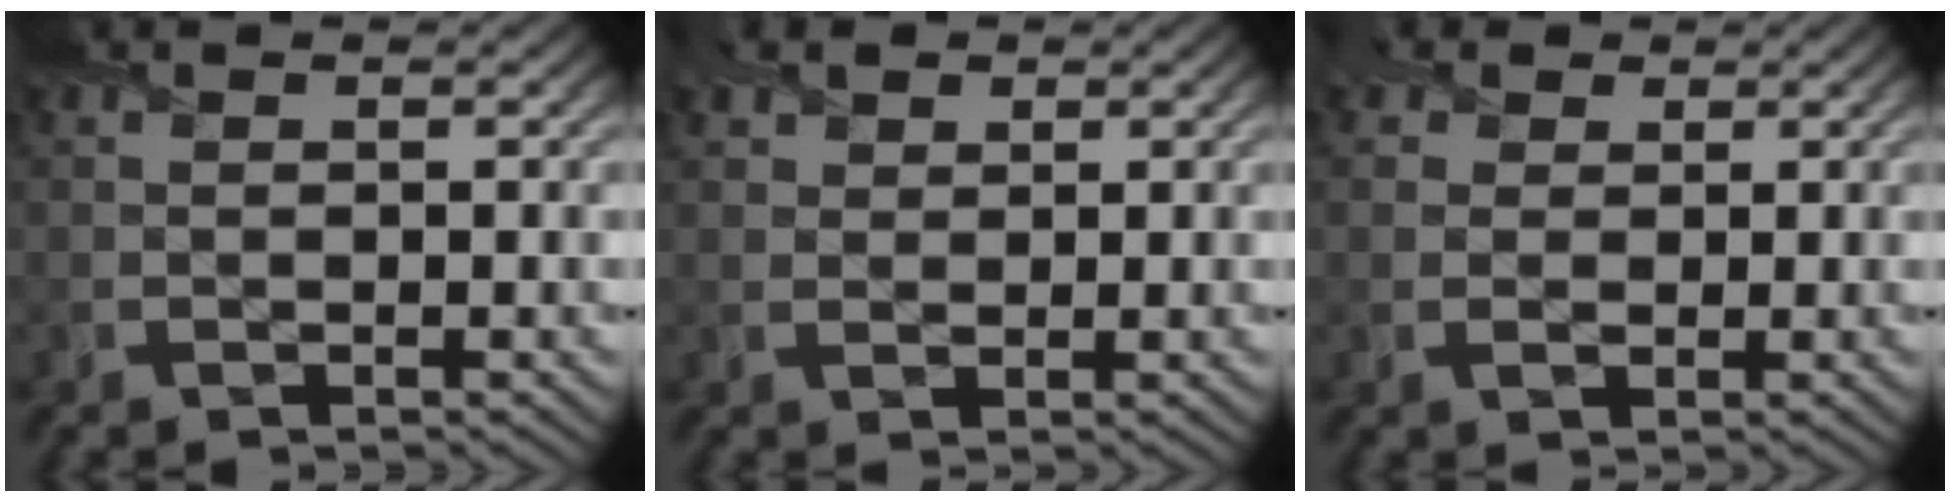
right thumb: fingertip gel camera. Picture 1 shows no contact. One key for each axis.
{"total": 2.6, "fx": 1.7, "fy": 1.6, "fz": 0.9, "tx": -0.022, "ty": 0.008, "tz": 0.034}
{"total": 3.1, "fx": 1.4, "fy": 2.4, "fz": 1.4, "tx": -0.036, "ty": 0.003, "tz": 0.017}